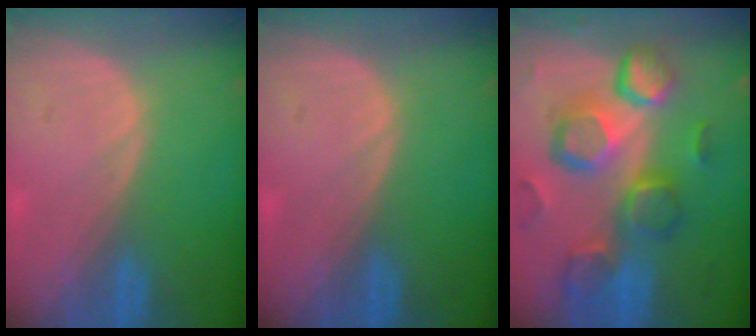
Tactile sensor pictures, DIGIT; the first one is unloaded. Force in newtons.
{"total": 0.0}
{"total": 12.5, "press": 10.9, "slide": 6.1}